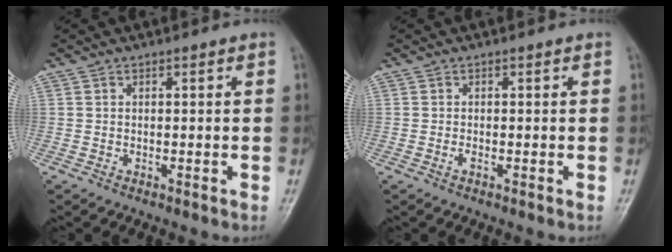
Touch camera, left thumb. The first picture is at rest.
{"total": 0.6, "force": [-0.2, 0.3, 0.5], "torque": [-0.008, -0.001, -0.006]}